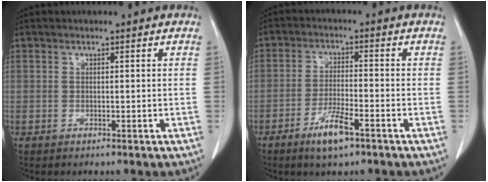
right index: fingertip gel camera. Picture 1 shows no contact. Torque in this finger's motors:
{"motor_torque": [0.61, -0.47, 0.11, 0.07]}